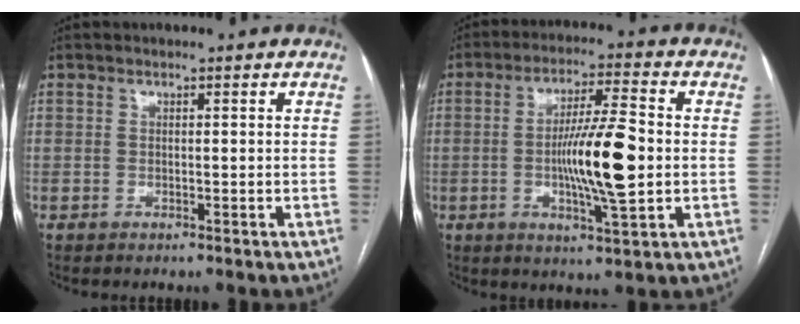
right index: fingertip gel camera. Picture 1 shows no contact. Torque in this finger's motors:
{"motor_torque": [0.81, -0.38, 0.63, 0.18]}